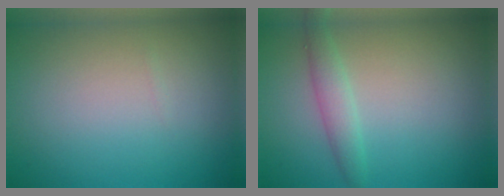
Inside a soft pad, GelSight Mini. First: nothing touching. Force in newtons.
{"total": 1.9, "press": 1.9, "slide": 0.0}